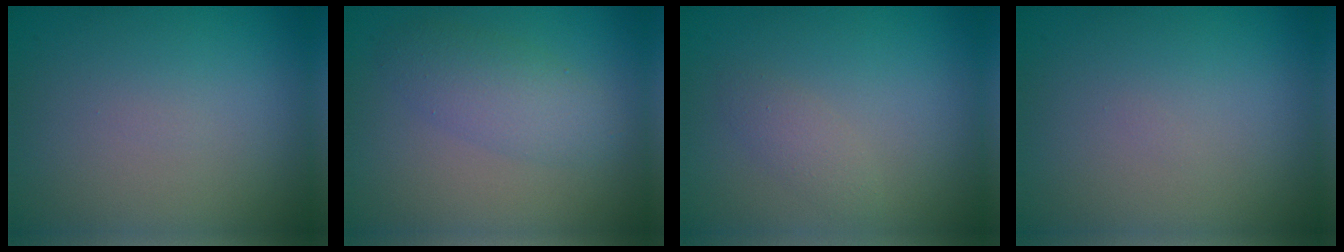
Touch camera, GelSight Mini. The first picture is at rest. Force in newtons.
{"total": 2.9, "press": 2.9, "slide": 0.1}
{"total": 1.3, "press": 1.3, "slide": 0.1}
{"total": 0.0}